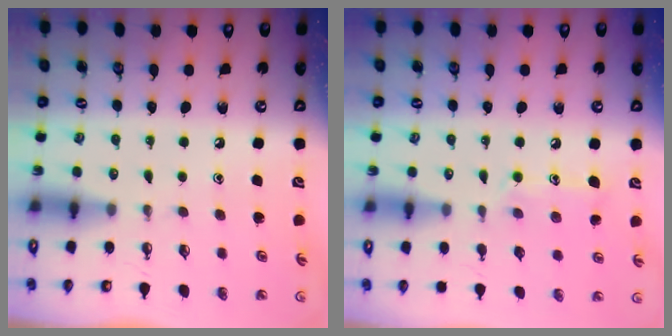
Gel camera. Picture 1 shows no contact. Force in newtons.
{"total": 9.6, "press": 9.6, "slide": 0.5}